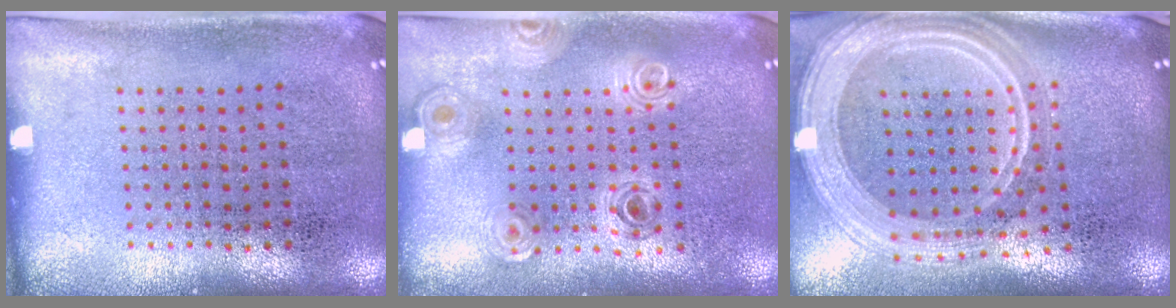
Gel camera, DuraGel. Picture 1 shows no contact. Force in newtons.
{"total": 0.7, "press": 0.7, "slide": 0.2}
{"total": 3.0, "press": 2.4, "slide": 1.7}